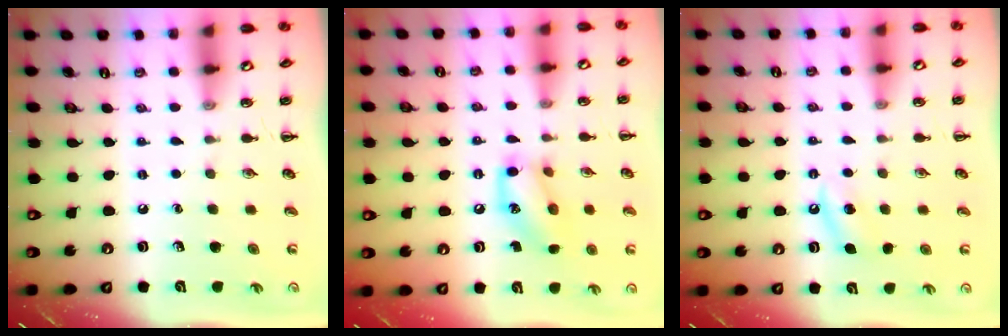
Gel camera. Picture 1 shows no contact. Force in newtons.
{"total": 12.8, "press": 12.5, "slide": 2.5}
{"total": 5.0, "press": 4.8, "slide": 1.5}